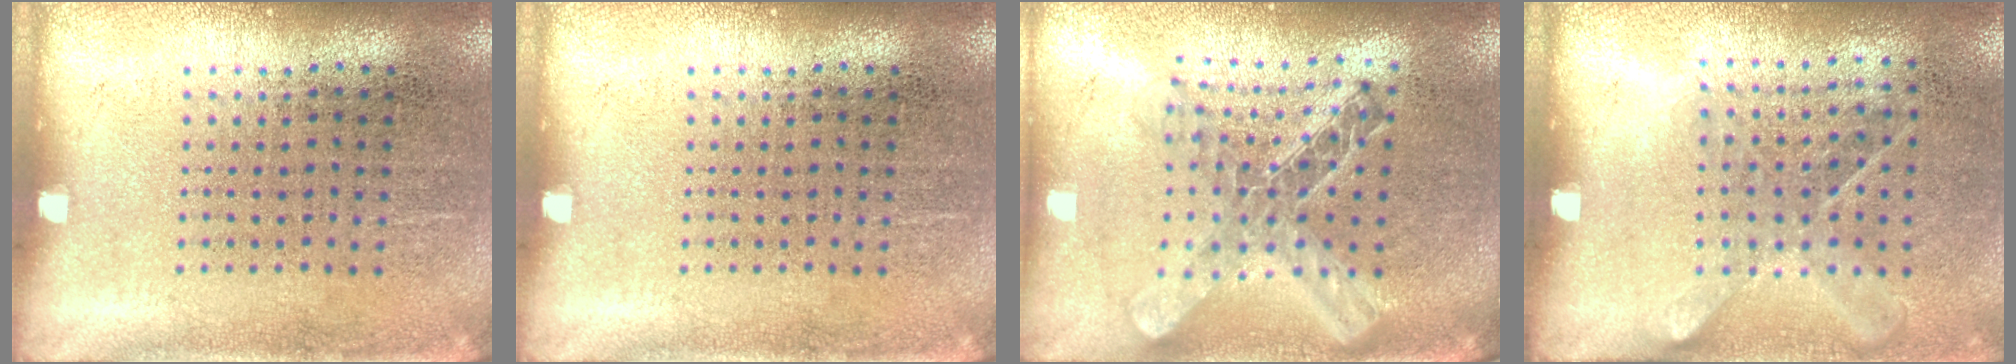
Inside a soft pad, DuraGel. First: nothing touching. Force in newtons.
{"total": 0.0}
{"total": 2.1, "press": 1.7, "slide": 1.3}
{"total": 1.2, "press": 1.0, "slide": 0.7}